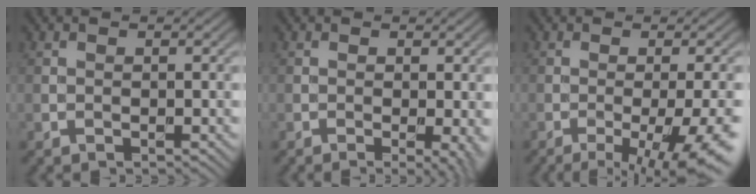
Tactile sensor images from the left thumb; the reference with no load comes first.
{"total": 2.9, "force": [-0.6, 0.6, 2.8], "torque": [-0.040, -0.008, -0.009]}
{"total": 10.4, "force": [-4.2, 2.5, 9.2], "torque": [-0.114, -0.005, -0.049]}